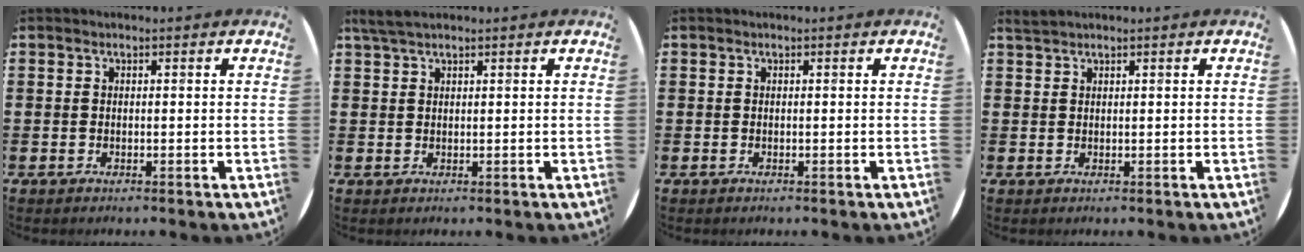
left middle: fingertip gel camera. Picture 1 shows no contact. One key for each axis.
{"total": 2.0, "fx": 1.7, "fy": 0.2, "fz": 1.1, "tx": -0.023, "ty": 0.004, "tz": 0.030}
{"total": 0.0}
{"total": 0.8, "fx": 0.8, "fy": -0.1, "fz": 0.0, "tx": -0.001, "ty": -0.001, "tz": 0.016}